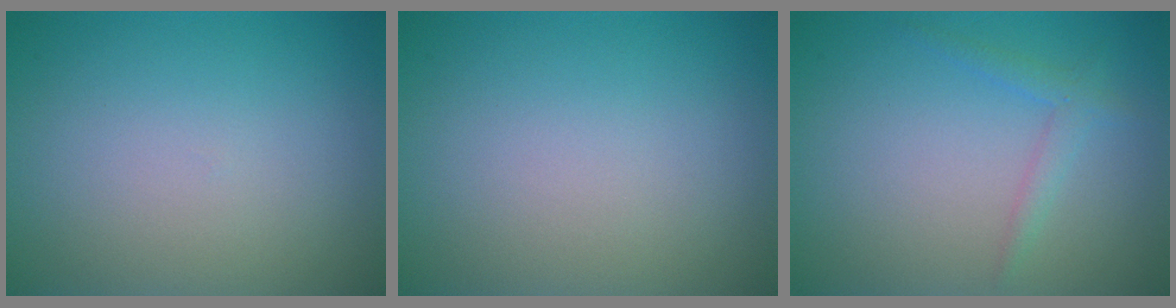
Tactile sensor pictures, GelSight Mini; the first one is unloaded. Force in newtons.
{"total": 0.0}
{"total": 1.5, "press": 1.5, "slide": 0.1}